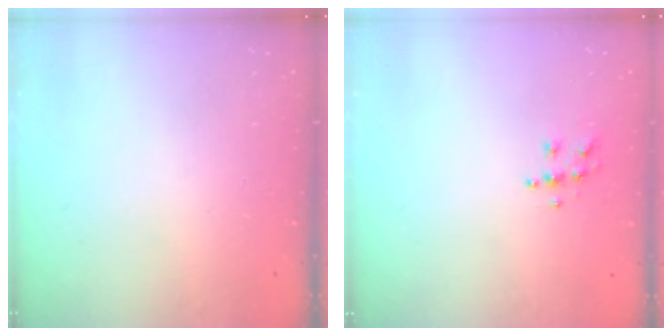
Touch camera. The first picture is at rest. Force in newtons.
{"total": 6.4, "press": 6.4, "slide": 0.3}